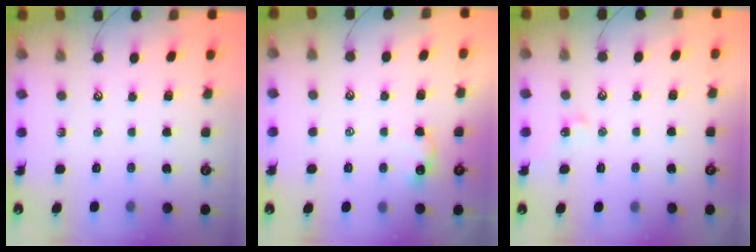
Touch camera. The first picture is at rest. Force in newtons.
{"total": 1.6, "press": 1.5, "slide": 0.6}
{"total": 2.2, "press": 2.1, "slide": 0.5}